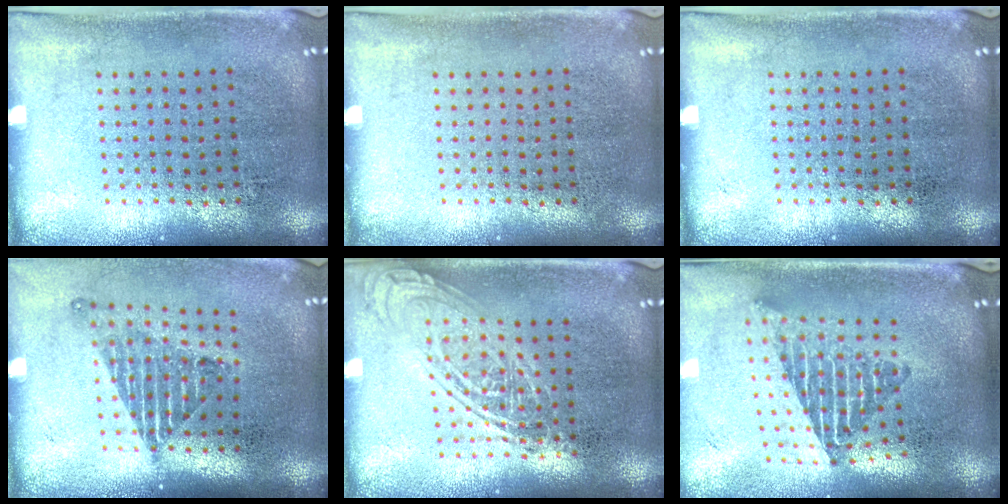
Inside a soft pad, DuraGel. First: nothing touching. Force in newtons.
{"total": 0.0}
{"total": 0.0}
{"total": 1.4, "press": 1.1, "slide": 0.9}
{"total": 2.5, "press": 2.5, "slide": 0.3}
{"total": 2.0, "press": 1.5, "slide": 1.4}